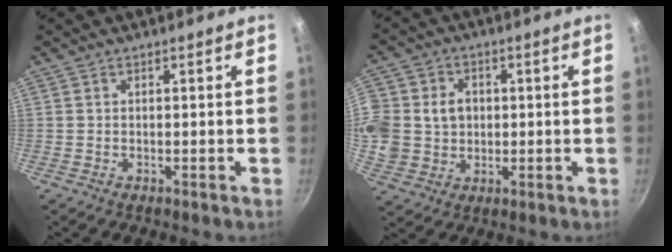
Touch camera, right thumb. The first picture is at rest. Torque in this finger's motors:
{"motor_torque": [-0.33, 0.68, 0.25, -0.01, 0.09]}